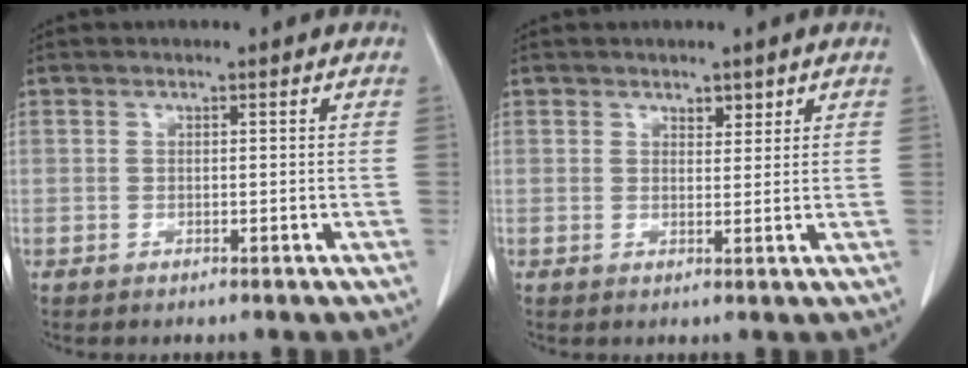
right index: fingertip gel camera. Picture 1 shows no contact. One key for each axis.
{"total": 1.7, "fx": 1.3, "fy": 0.8, "fz": 0.8, "tx": -0.010, "ty": -0.002, "tz": 0.019}